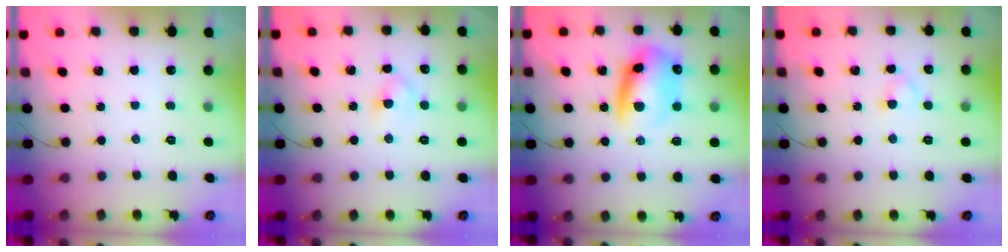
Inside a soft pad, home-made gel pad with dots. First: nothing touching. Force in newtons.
{"total": 3.5, "press": 3.2, "slide": 1.3}
{"total": 11.8, "press": 11.5, "slide": 2.7}
{"total": 2.7, "press": 2.5, "slide": 1.2}